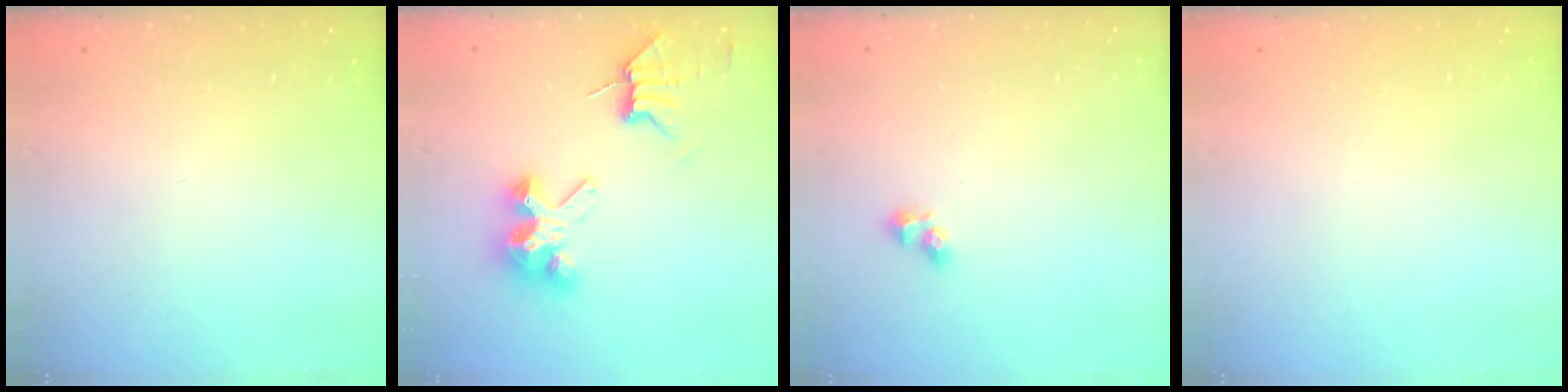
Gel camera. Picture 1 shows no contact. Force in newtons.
{"total": 7.3, "press": 7.3, "slide": 0.6}
{"total": 2.7, "press": 2.5, "slide": 1.0}
{"total": 0.0}